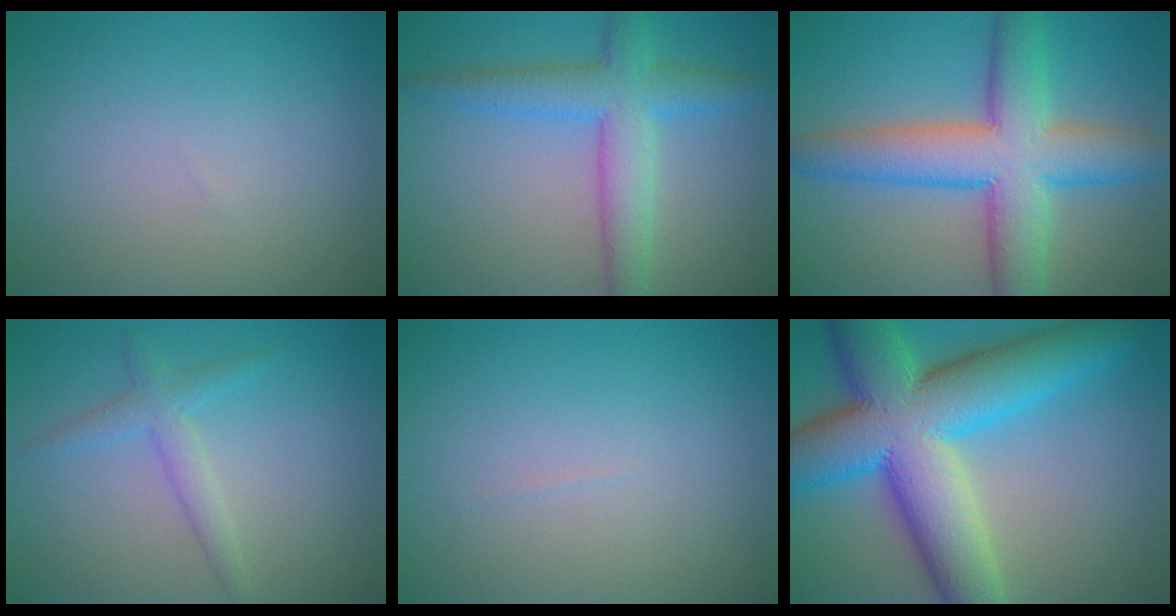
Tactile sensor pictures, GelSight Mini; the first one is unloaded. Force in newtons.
{"total": 5.6, "press": 5.6, "slide": 0.0}
{"total": 9.5, "press": 9.5, "slide": 0.2}
{"total": 2.2, "press": 2.2, "slide": 0.1}
{"total": 0.0}
{"total": 14.8, "press": 14.8, "slide": 0.4}